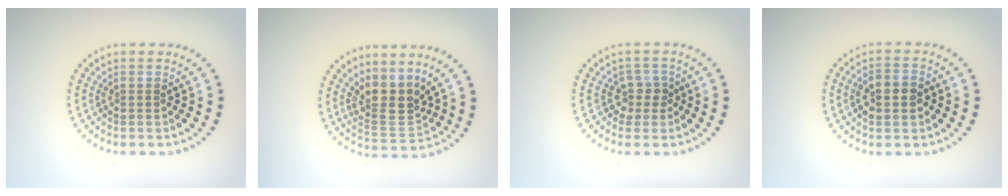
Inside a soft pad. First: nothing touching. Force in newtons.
{"total": 3.6, "press": 2.9, "slide": 2.1}
{"total": 1.7, "press": 1.4, "slide": 1.0}
{"total": 3.1, "press": 3.0, "slide": 0.4}